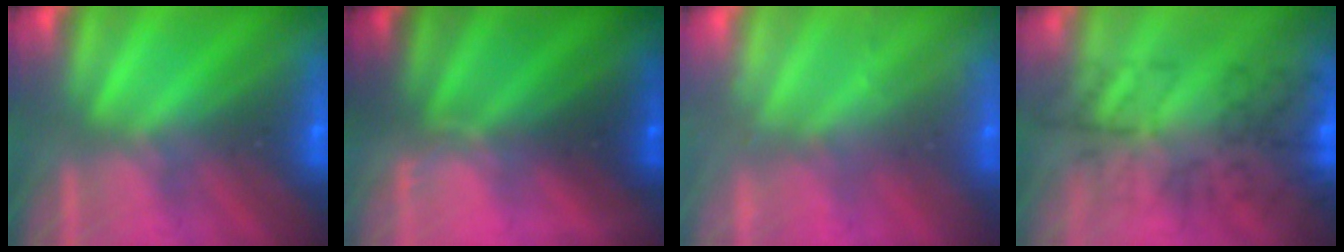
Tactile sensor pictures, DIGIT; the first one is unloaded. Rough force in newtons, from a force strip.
{"total": 1.6}
{"total": 2.3}
{"total": 7.7}